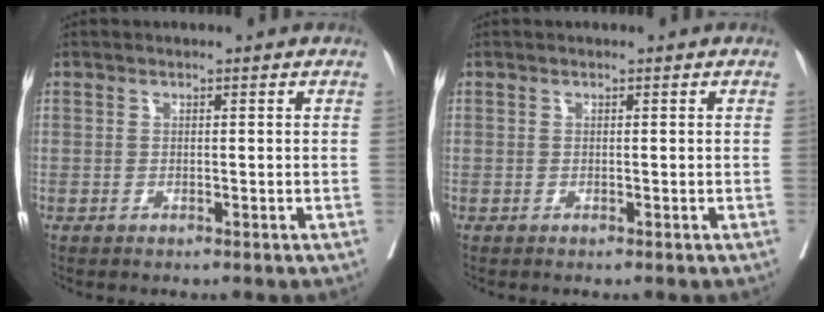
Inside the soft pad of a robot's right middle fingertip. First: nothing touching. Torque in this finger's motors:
{"motor_torque": [0.00, 0.00, 0.00, 0.00]}